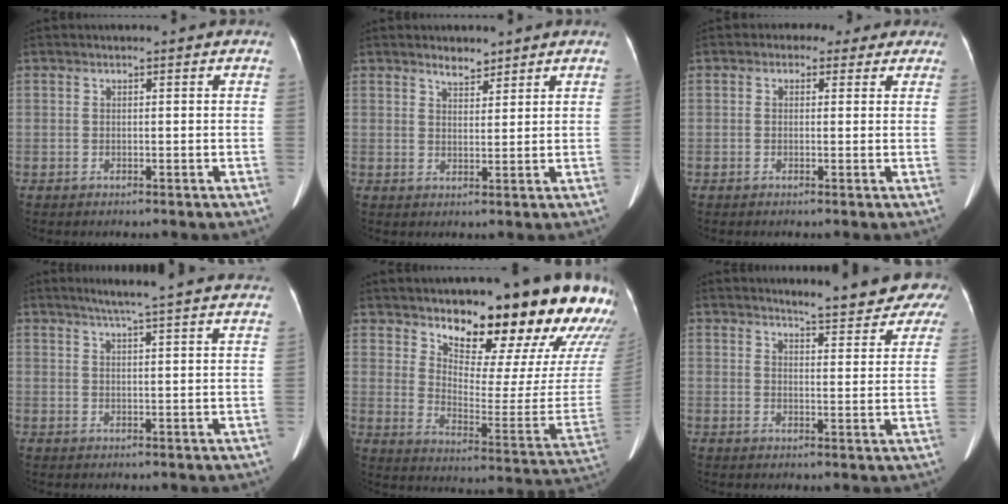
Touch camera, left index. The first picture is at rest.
{"total": 2.5, "force": [2.3, 0.9, 0.8], "torque": [-0.016, 0.002, 0.038]}
{"total": 4.0, "force": [2.5, 2.9, 1.1], "torque": [-0.004, 0.016, 0.022]}
{"total": 15.7, "force": [13.9, -0.1, 7.3], "torque": [-0.110, 0.006, 0.168]}
{"total": 23.6, "force": [18.2, 4.7, 14.2], "torque": [-0.202, -0.069, 0.234]}
{"total": 9.2, "force": [8.8, 1.0, 2.6], "torque": [-0.024, -0.009, 0.091]}